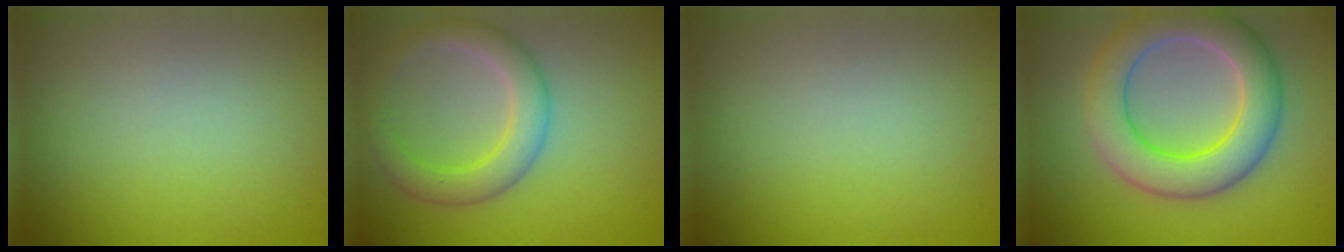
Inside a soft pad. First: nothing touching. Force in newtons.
{"total": 4.3, "press": 4.3, "slide": 0.3}
{"total": 0.0}
{"total": 7.6, "press": 7.6, "slide": 0.4}